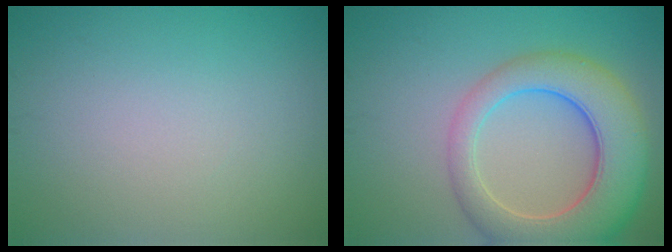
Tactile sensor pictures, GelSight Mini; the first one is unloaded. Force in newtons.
{"total": 8.6, "press": 8.5, "slide": 0.7}